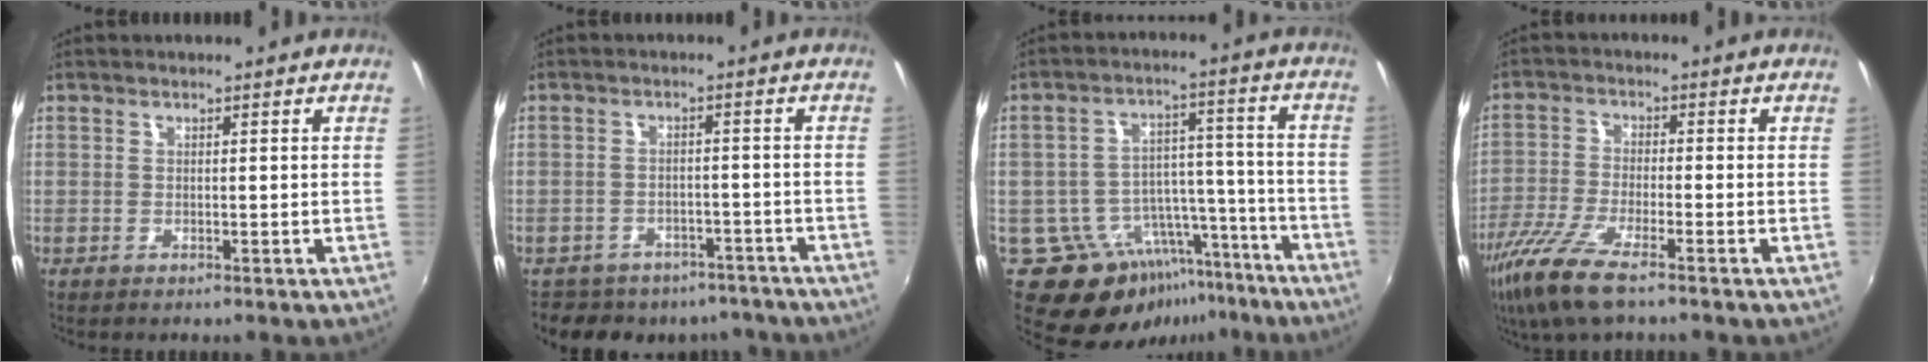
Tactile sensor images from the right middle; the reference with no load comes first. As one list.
[{"total": 13.8, "force": [-11.2, 7.2, 3.7], "torque": [-0.090, 0.010, -0.138]}, {"total": 15.3, "force": [-10.8, 9.3, 5.5], "torque": [-0.102, 0.037, -0.137]}, {"total": 9.8, "force": [-6.8, 1.6, 6.9], "torque": [-0.163, -0.028, -0.135]}]